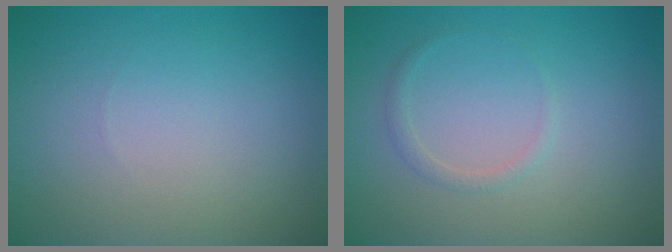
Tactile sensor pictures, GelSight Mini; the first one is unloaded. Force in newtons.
{"total": 0.9, "press": 0.9, "slide": 0.1}